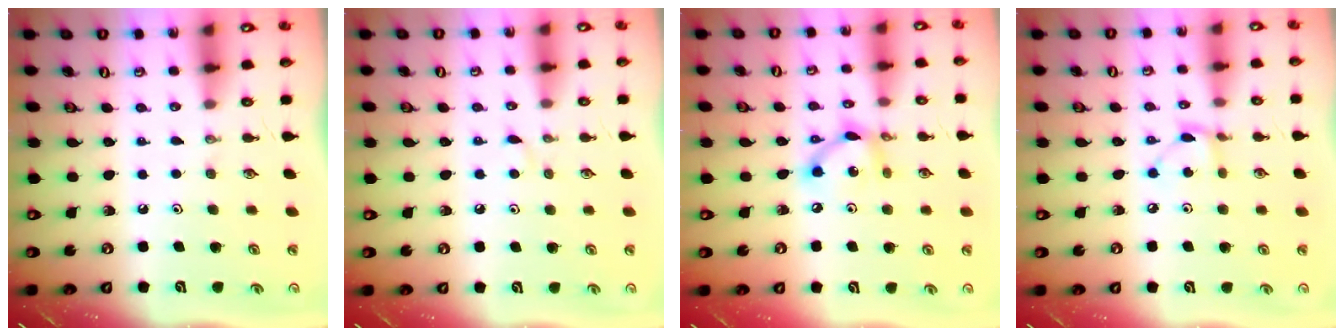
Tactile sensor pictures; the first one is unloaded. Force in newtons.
{"total": 3.3, "press": 3.2, "slide": 0.4}
{"total": 8.9, "press": 8.9, "slide": 0.6}
{"total": 5.2, "press": 5.2, "slide": 0.2}